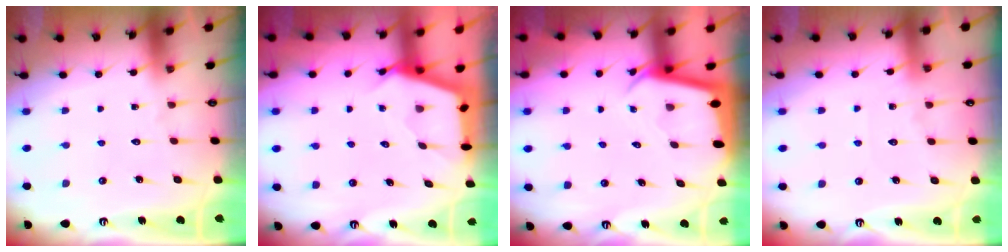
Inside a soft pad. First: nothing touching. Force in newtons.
{"total": 2.6, "press": 2.5, "slide": 0.3}
{"total": 2.1, "press": 2.1, "slide": 0.2}
{"total": 3.7, "press": 3.7, "slide": 0.5}